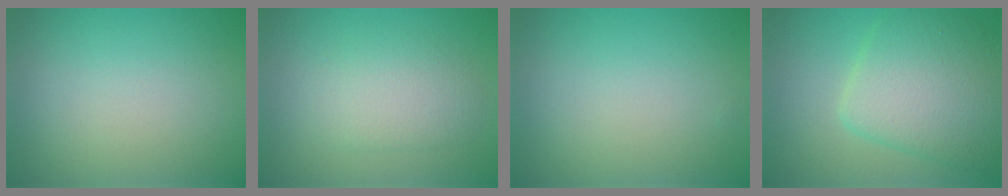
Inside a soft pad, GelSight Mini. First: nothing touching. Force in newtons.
{"total": 3.2, "press": 3.2, "slide": 0.3}
{"total": 0.0}
{"total": 6.8, "press": 6.8, "slide": 0.1}